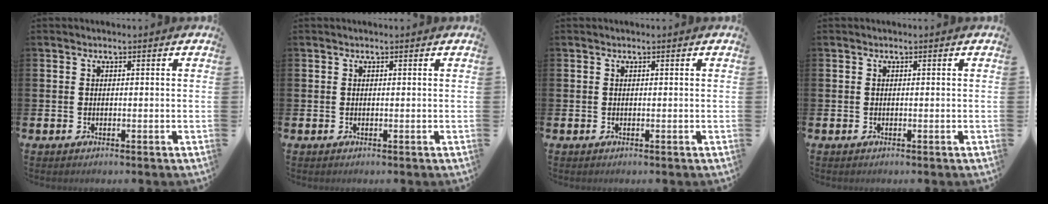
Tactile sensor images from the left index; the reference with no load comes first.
{"total": 0.0}
{"total": 0.0}
{"total": 0.0}